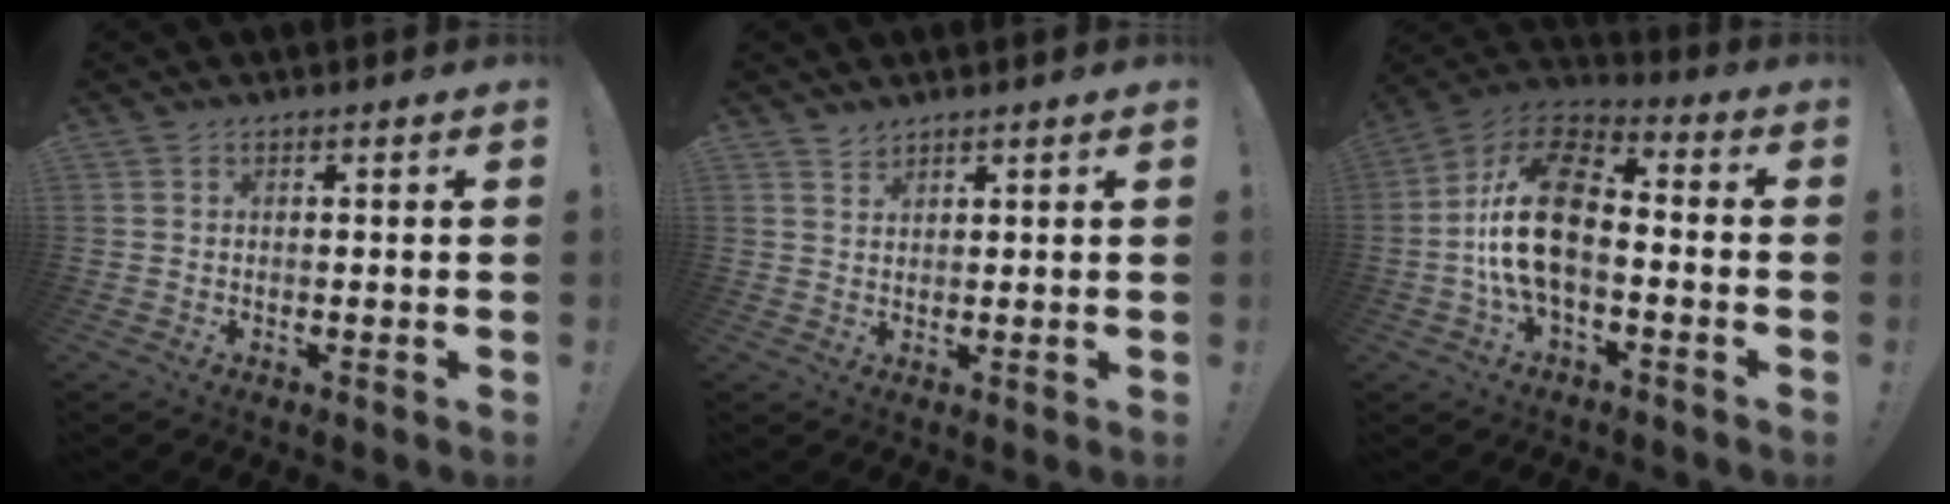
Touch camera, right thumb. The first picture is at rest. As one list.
[{"total": 2.0, "force": [1.9, 0.6, 0.2], "torque": [0.005, -0.014, 0.035]}, {"total": 17.8, "force": [-2.4, 9.9, 14.6], "torque": [-0.284, 0.031, -0.037]}]